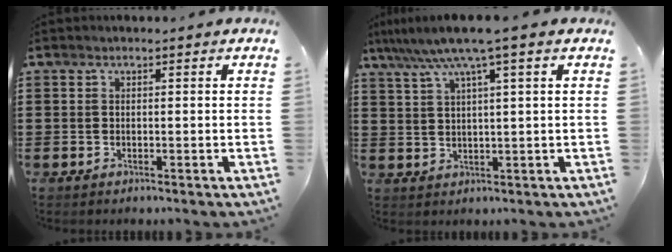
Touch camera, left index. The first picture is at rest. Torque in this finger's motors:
{"motor_torque": [1.41, -0.73, 0.85, 0.15]}